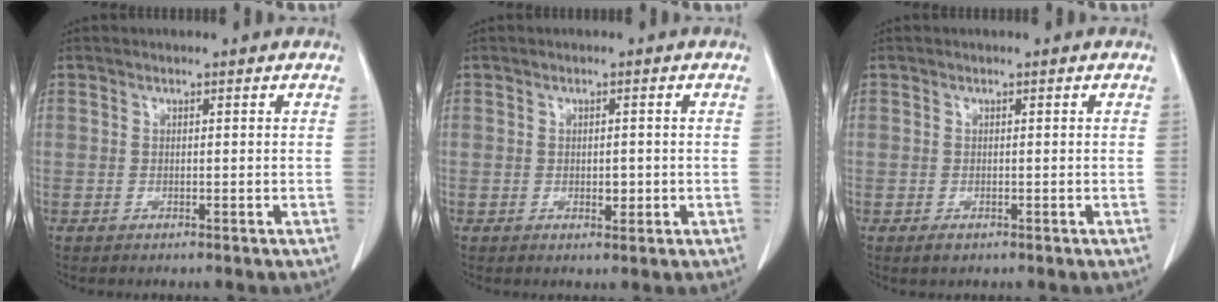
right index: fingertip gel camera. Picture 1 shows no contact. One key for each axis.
{"total": 1.9, "fx": -0.4, "fy": 1.0, "fz": 1.6, "tx": -0.024, "ty": 0.000, "tz": -0.001}
{"total": 1.1, "fx": -0.6, "fy": 0.8, "fz": 0.5, "tx": -0.008, "ty": 0.000, "tz": -0.006}